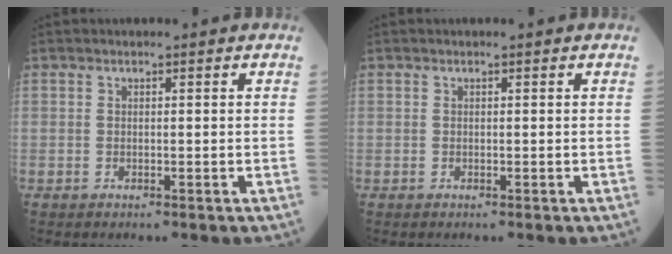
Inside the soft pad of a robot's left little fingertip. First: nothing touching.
{"total": 0.0}